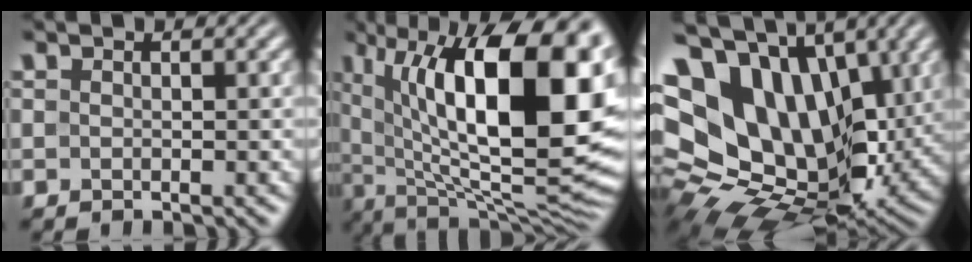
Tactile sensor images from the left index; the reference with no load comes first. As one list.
[{"total": 19.1, "force": [5.1, 8.5, 16.3], "torque": [-0.232, 0.008, 0.085]}, {"total": 19.2, "force": [5.6, 13.2, 12.8], "torque": [-0.235, 0.030, 0.118]}]